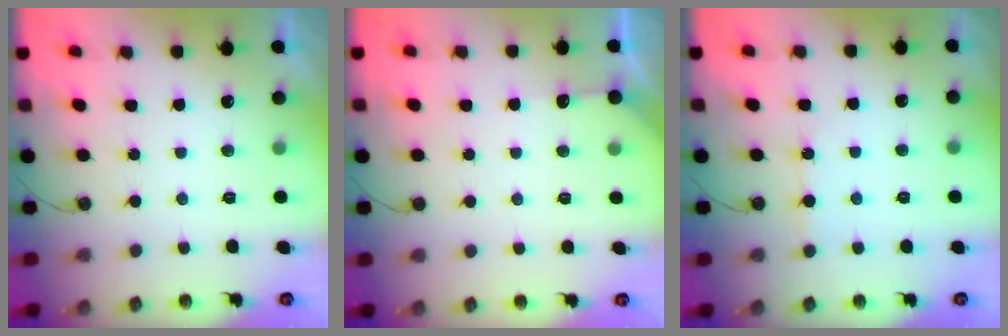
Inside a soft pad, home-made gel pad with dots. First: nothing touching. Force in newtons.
{"total": 3.4, "press": 3.4, "slide": 0.3}
{"total": 4.4, "press": 4.4, "slide": 0.5}